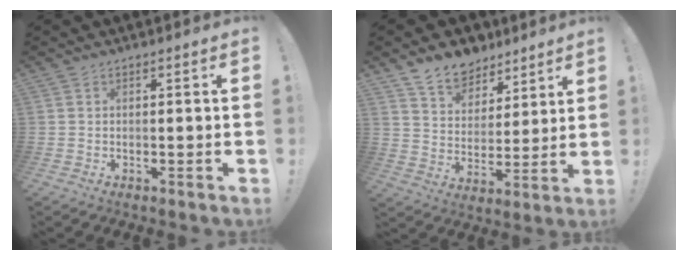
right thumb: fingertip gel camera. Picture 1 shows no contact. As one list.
[{"total": 11.4, "force": [9.0, 6.4, 2.5], "torque": [-0.047, -0.069, 0.174]}]